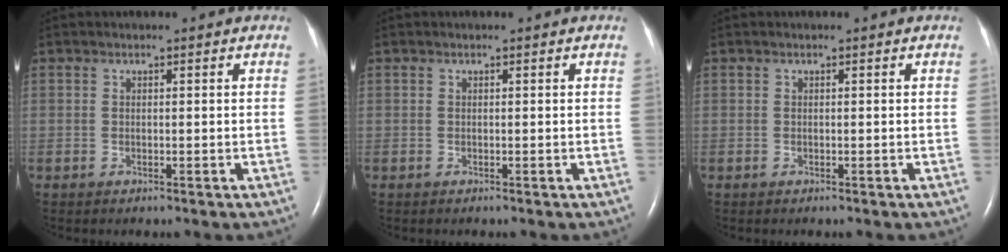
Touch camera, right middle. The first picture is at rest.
{"total": 0.0}
{"total": 0.0}